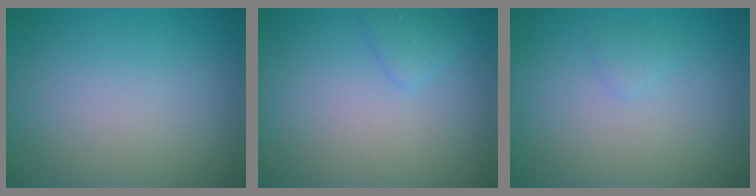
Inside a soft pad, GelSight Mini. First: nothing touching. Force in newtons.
{"total": 1.3, "press": 1.3, "slide": 0.0}
{"total": 0.8, "press": 0.8, "slide": 0.0}